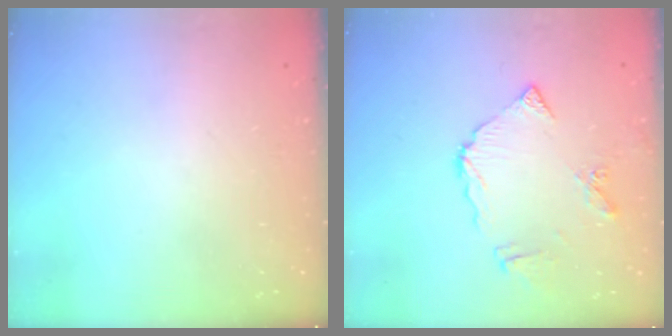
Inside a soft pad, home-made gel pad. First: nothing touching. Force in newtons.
{"total": 9.7, "press": 9.6, "slide": 1.2}